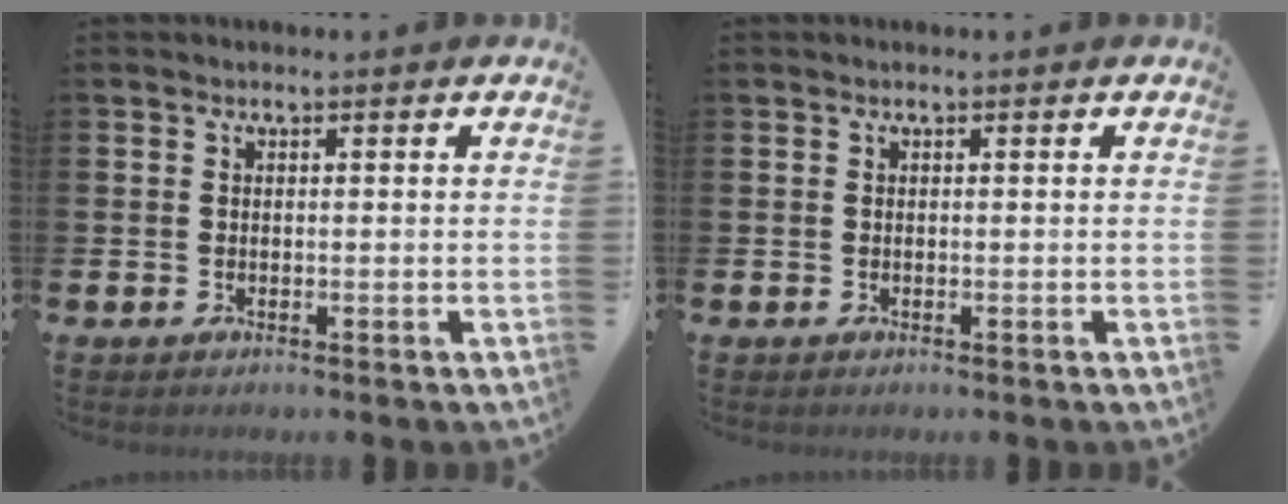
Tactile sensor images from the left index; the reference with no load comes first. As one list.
[{"total": 0.0}]